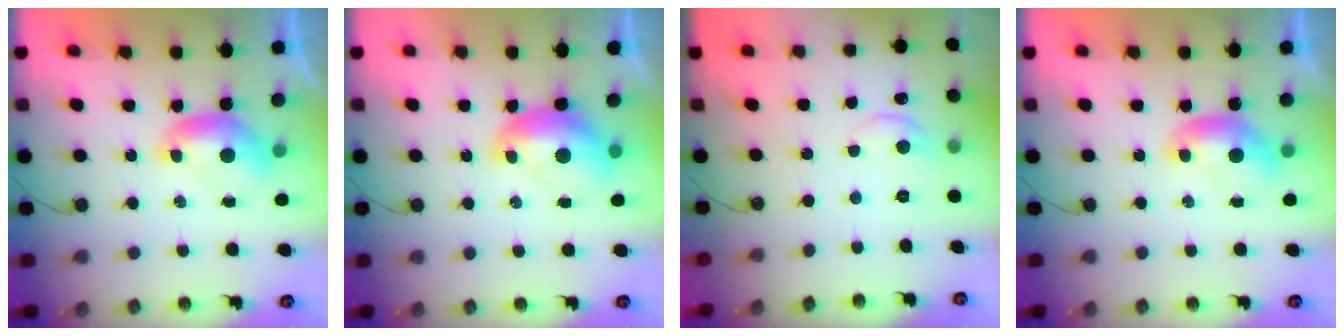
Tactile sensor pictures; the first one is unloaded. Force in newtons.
{"total": 2.4, "press": 2.3, "slide": 0.7}
{"total": 2.4, "press": 2.3, "slide": 0.6}
{"total": 0.0}